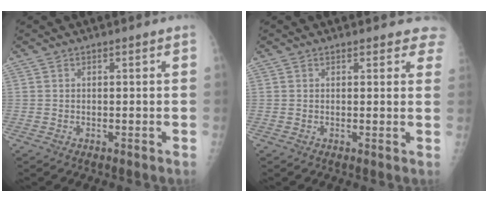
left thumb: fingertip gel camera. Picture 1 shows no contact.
{"total": 4.2, "force": [3.6, 1.8, 0.8], "torque": [0.030, -0.014, 0.021]}